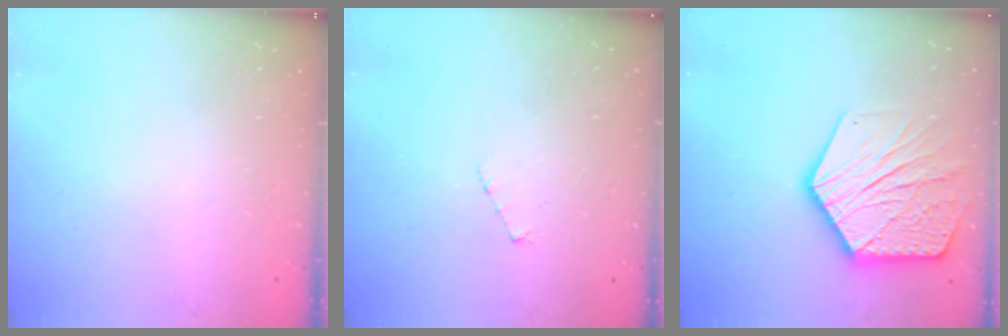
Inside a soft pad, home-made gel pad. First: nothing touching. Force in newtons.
{"total": 3.1, "press": 3.0, "slide": 0.3}
{"total": 20.2, "press": 20.1, "slide": 1.0}